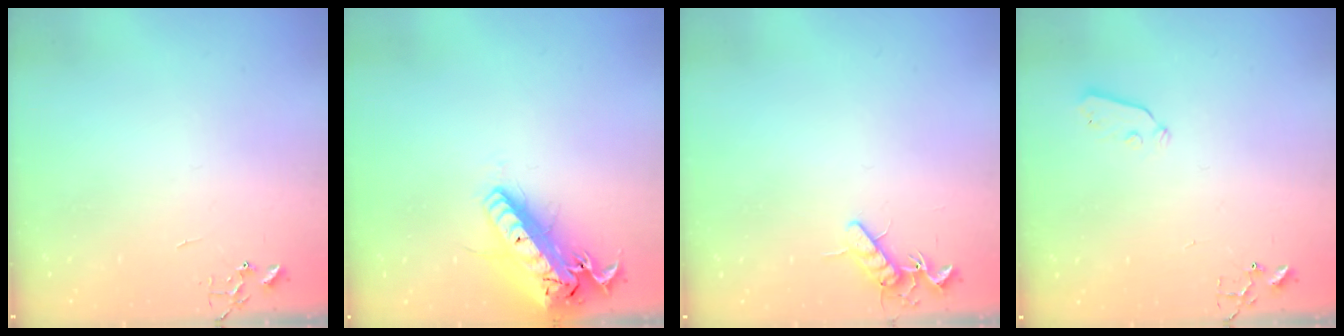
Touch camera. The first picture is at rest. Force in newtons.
{"total": 21.7, "press": 21.3, "slide": 4.3}
{"total": 8.3, "press": 8.2, "slide": 1.0}
{"total": 3.3, "press": 3.3, "slide": 0.5}